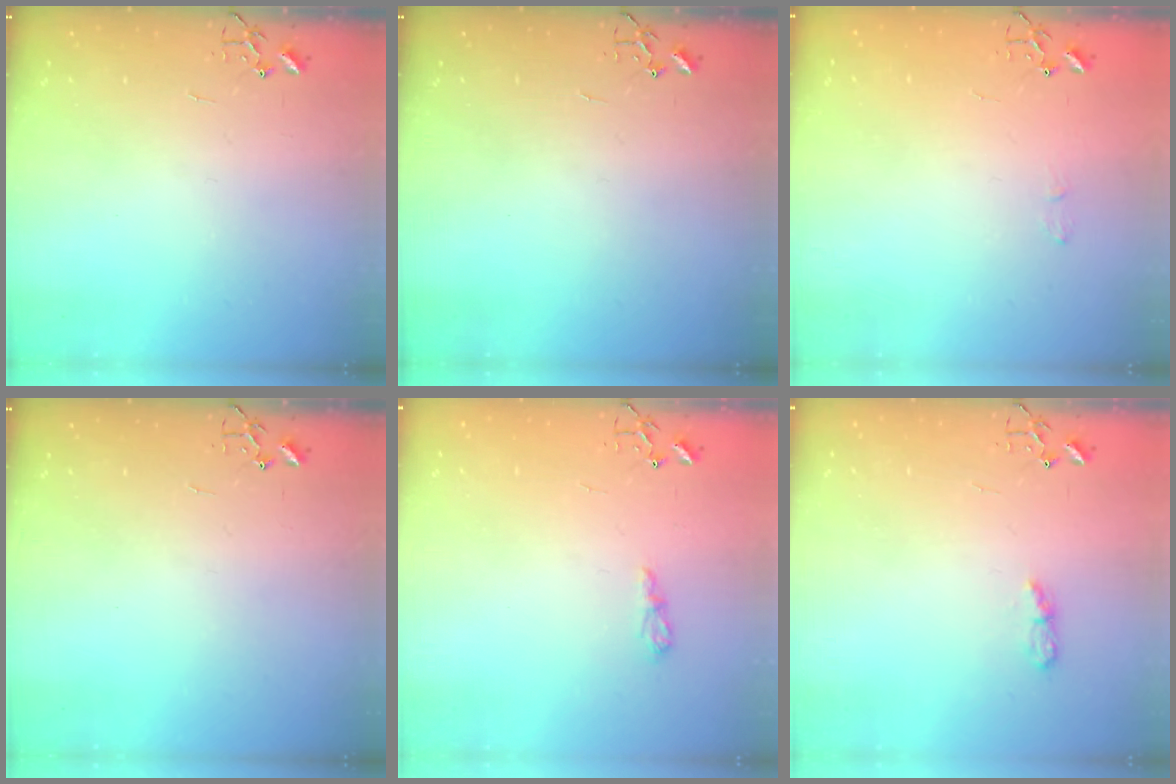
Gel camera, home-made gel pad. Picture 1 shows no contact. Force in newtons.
{"total": 0.0}
{"total": 4.6, "press": 4.6, "slide": 0.7}
{"total": 0.0}
{"total": 6.3, "press": 6.2, "slide": 0.8}
{"total": 6.1, "press": 6.1, "slide": 0.5}